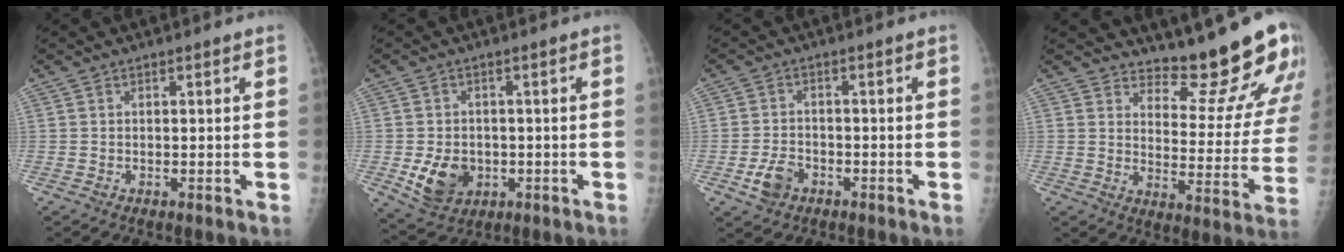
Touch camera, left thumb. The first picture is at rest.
{"total": 7.7, "force": [-1.6, 6.0, 4.5], "torque": [-0.058, -0.001, -0.012]}
{"total": 4.6, "force": [-2.2, 3.3, 2.4], "torque": [-0.043, 0.012, -0.037]}
{"total": 15.9, "force": [14.6, 3.7, 5.1], "torque": [-0.022, -0.150, 0.182]}